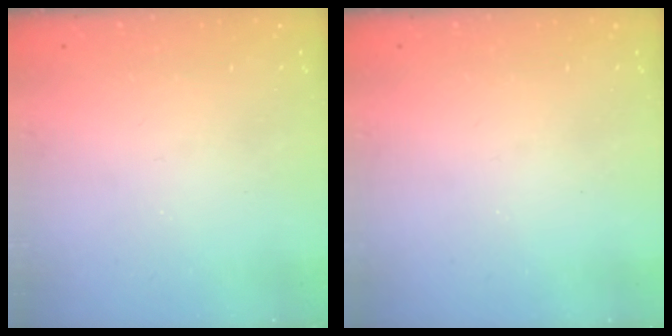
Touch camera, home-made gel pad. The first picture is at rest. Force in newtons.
{"total": 0.0}